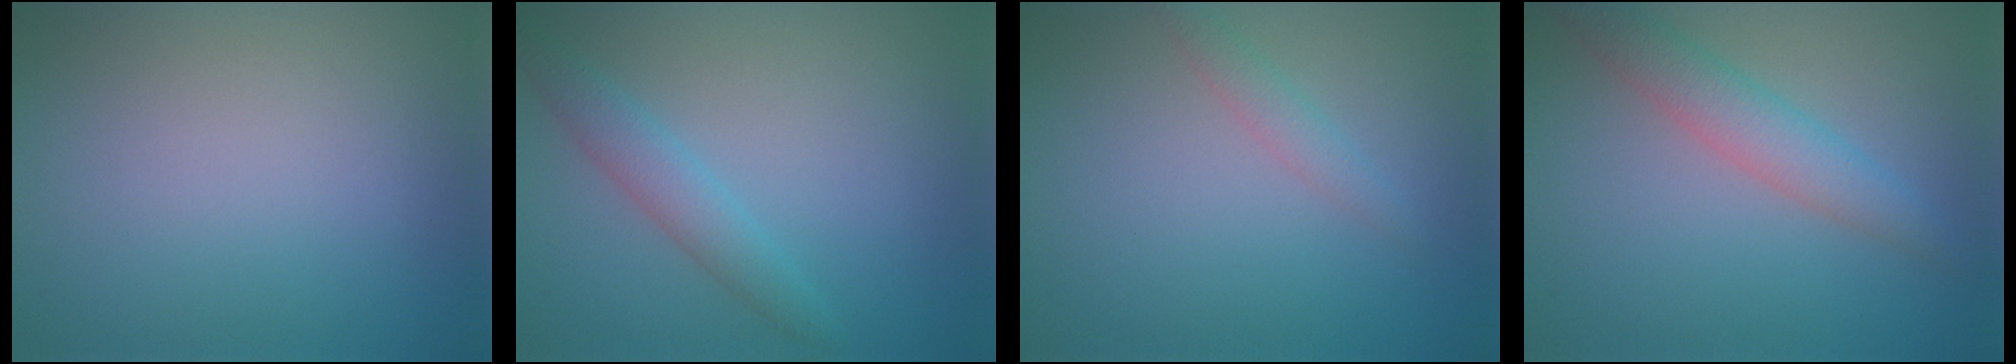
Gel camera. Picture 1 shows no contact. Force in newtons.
{"total": 2.6, "press": 2.6, "slide": 0.1}
{"total": 1.4, "press": 1.4, "slide": 0.1}
{"total": 3.5, "press": 3.5, "slide": 0.3}